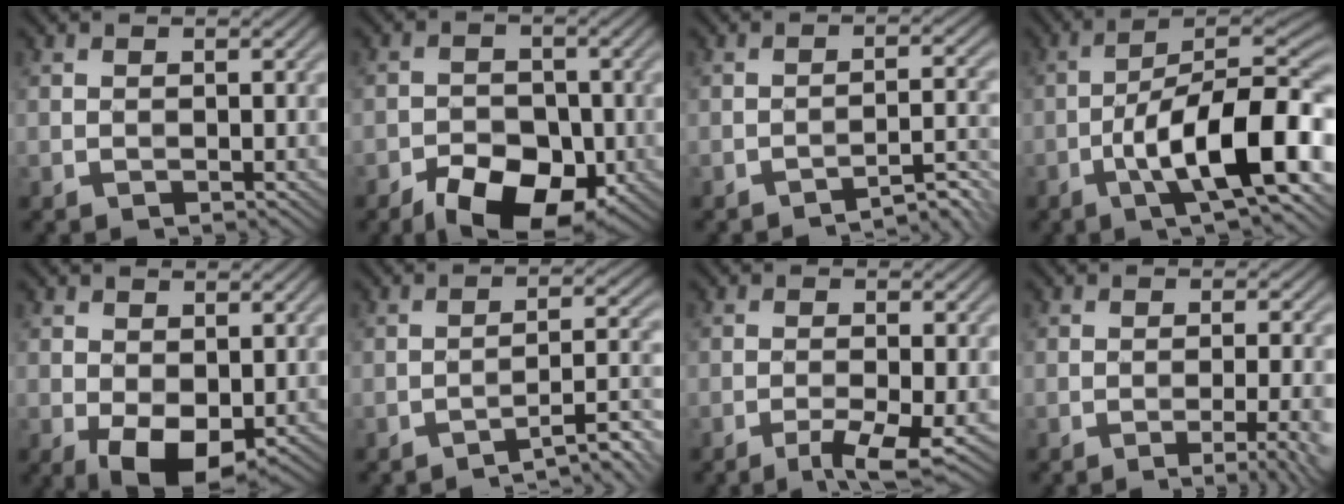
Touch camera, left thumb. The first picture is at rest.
{"total": 9.9, "force": [-5.7, 5.8, 5.6], "torque": [-0.076, -0.006, -0.090]}
{"total": 4.3, "force": [-3.6, 0.4, 2.3], "torque": [-0.030, 0.020, -0.054]}
{"total": 15.5, "force": [-5.9, 5.2, 13.3], "torque": [-0.200, 0.006, -0.103]}
{"total": 6.2, "force": [-1.2, 3.7, 4.8], "torque": [-0.098, -0.013, -0.019]}
{"total": 7.0, "force": [-5.2, 1.2, 4.5], "torque": [-0.061, 0.020, -0.080]}
{"total": 4.1, "force": [-2.3, 0.4, 3.4], "torque": [-0.062, 0.000, -0.041]}
{"total": 5.7, "force": [-2.4, 1.4, 5.0], "torque": [-0.060, 0.006, -0.029]}